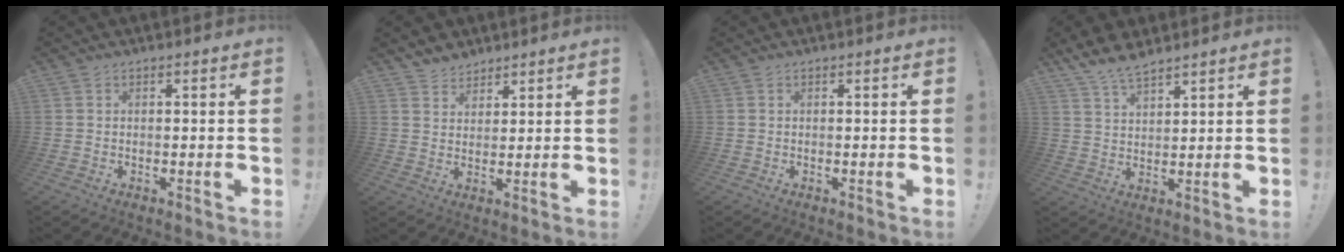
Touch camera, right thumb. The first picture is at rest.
{"total": 5.0, "force": [4.3, 2.6, 0.5], "torque": [-0.009, -0.027, 0.081]}
{"total": 0.0}
{"total": 7.1, "force": [6.2, 2.0, 2.9], "torque": [-0.055, -0.032, 0.115]}